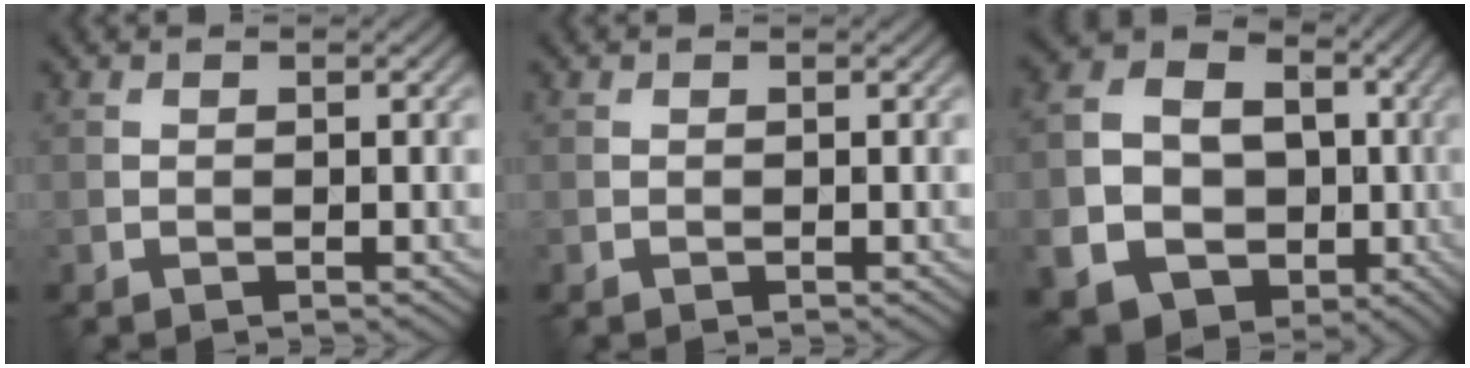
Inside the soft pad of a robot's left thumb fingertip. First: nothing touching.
{"total": 0.0}
{"total": 15.5, "force": [-3.8, 13.3, 7.0], "torque": [-0.183, -0.045, -0.079]}